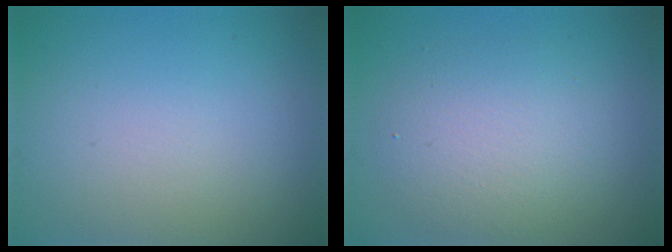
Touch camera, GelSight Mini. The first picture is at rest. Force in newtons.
{"total": 4.4, "press": 4.4, "slide": 0.4}